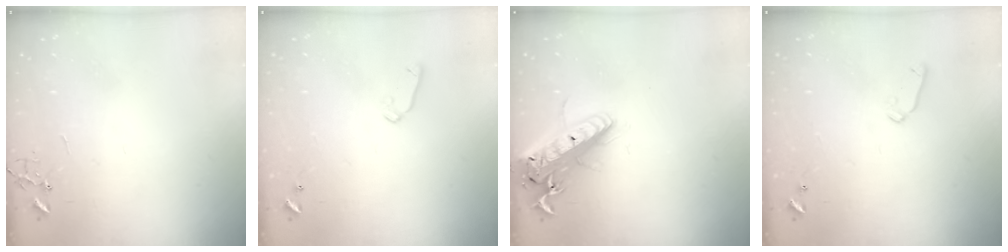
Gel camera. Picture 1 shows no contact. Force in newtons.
{"total": 6.8, "press": 6.7, "slide": 1.0}
{"total": 20.4, "press": 20.0, "slide": 4.2}
{"total": 6.8, "press": 6.7, "slide": 1.0}